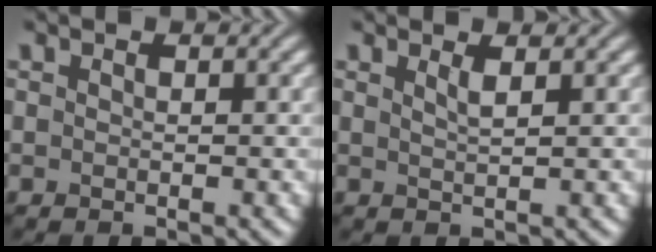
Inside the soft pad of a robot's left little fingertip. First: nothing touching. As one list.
[{"total": 1.1, "force": [0.7, 0.3, 0.9], "torque": [-0.010, 0.001, 0.009]}]